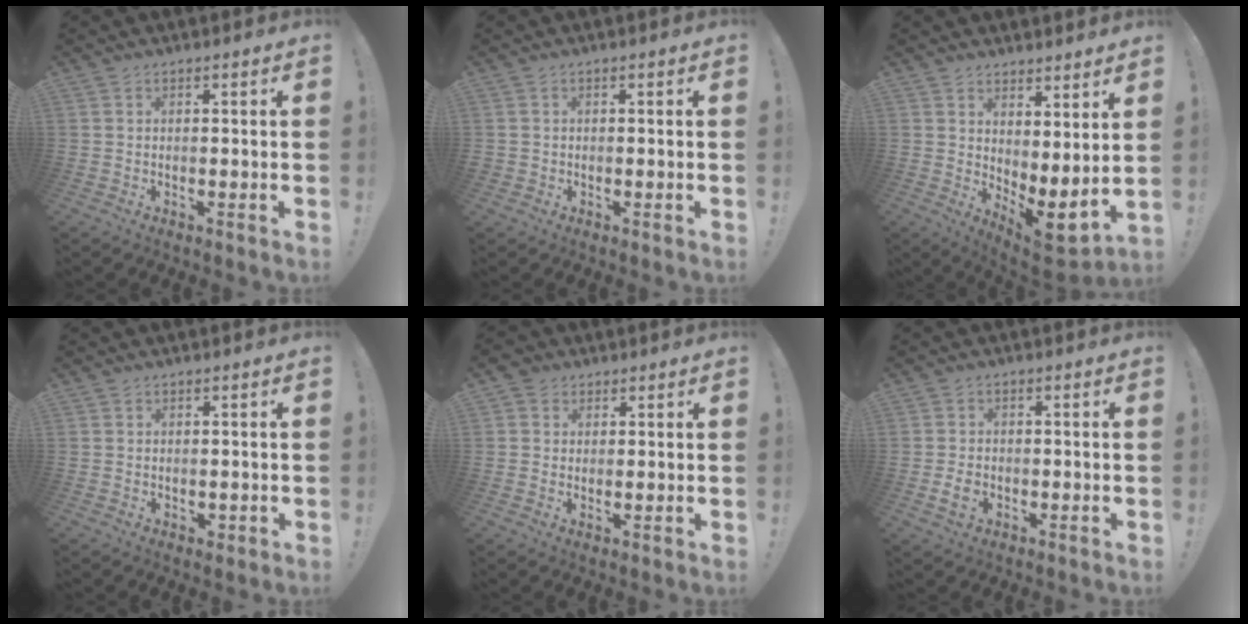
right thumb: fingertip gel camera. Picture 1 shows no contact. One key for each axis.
{"total": 0.7, "fx": -0.3, "fy": 0.5, "fz": 0.2, "tx": -0.004, "ty": 0.002, "tz": -0.006}
{"total": 5.7, "fx": 1.6, "fy": 1.9, "fz": 5.1, "tx": -0.051, "ty": -0.045, "tz": 0.037}
{"total": 1.4, "fx": -0.1, "fy": 1.3, "fz": 0.6, "tx": -0.002, "ty": 0.001, "tz": -0.002}
{"total": 3.2, "fx": 1.6, "fy": 2.7, "fz": 0.8, "tx": -0.007, "ty": -0.004, "tz": 0.029}
{"total": 4.6, "fx": -1.4, "fy": 3.3, "fz": 2.8, "tx": -0.042, "ty": 0.001, "tz": -0.026}